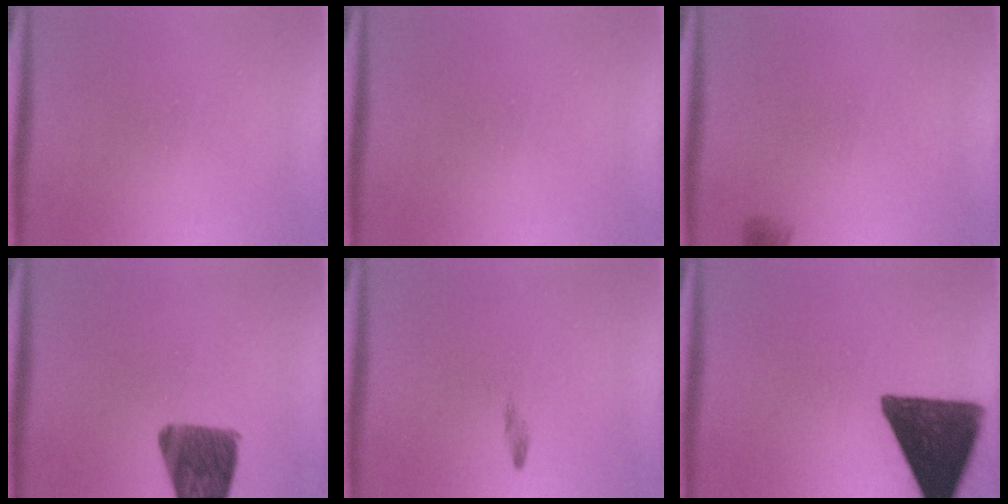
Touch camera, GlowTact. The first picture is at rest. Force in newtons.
{"total": 0.0}
{"total": 2.9}
{"total": 10.6}
{"total": 0.7}
{"total": 14.5}